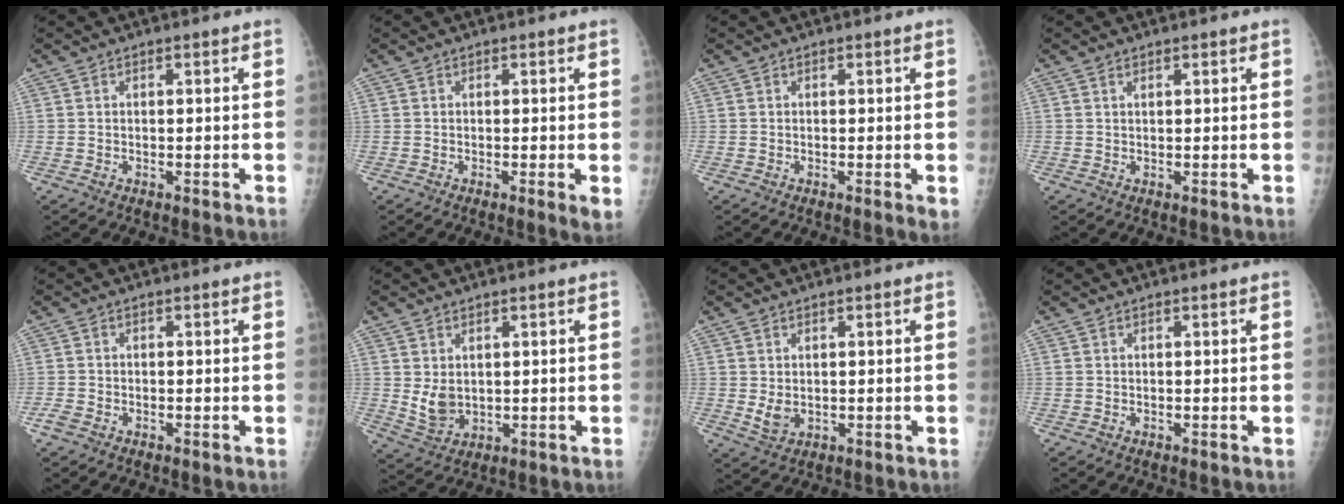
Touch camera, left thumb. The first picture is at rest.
{"total": 2.2, "force": [-0.2, 0.3, 2.2], "torque": [-0.037, -0.009, -0.006]}
{"total": 1.5, "force": [0.0, 0.4, 1.5], "torque": [-0.021, -0.006, 0.000]}
{"total": 0.5, "force": [0.4, 0.1, 0.3], "torque": [-0.006, -0.002, 0.009]}
{"total": 1.8, "force": [-1.1, 1.2, 0.9], "torque": [-0.023, 0.000, -0.022]}
{"total": 4.8, "force": [0.9, 3.4, 3.3], "torque": [-0.048, -0.015, 0.033]}
{"total": 3.0, "force": [0.2, 2.0, 2.2], "torque": [-0.033, -0.010, 0.012]}
{"total": 0.0}